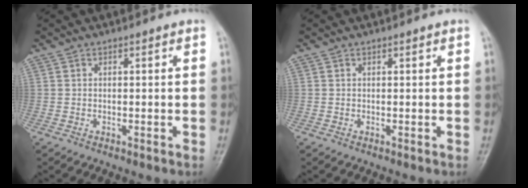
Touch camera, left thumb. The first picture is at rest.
{"total": 0.0}